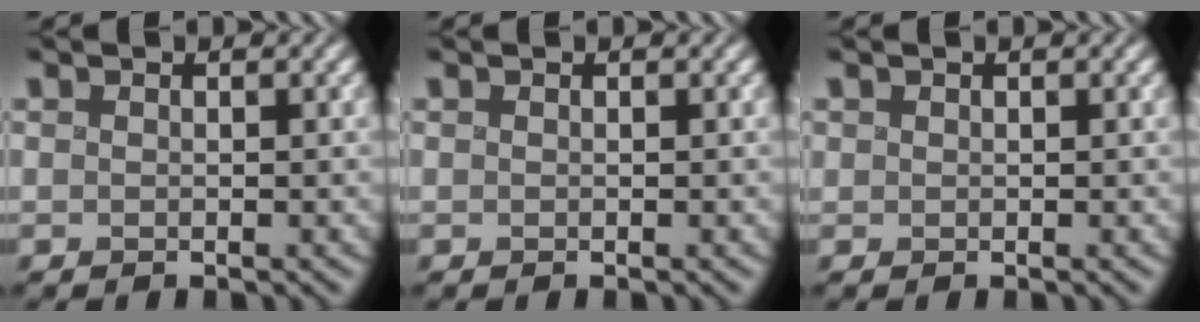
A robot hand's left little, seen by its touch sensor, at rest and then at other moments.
{"total": 0.0}
{"total": 0.0}